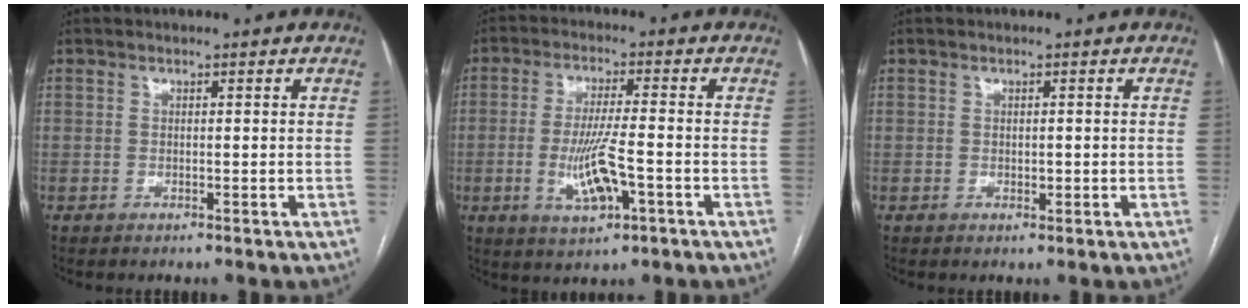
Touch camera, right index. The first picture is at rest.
{"total": 8.2, "force": [-2.4, 1.4, 7.8], "torque": [-0.151, -0.008, -0.039]}
{"total": 1.0, "force": [-0.1, 0.7, 0.7], "torque": [-0.007, 0.000, 0.001]}